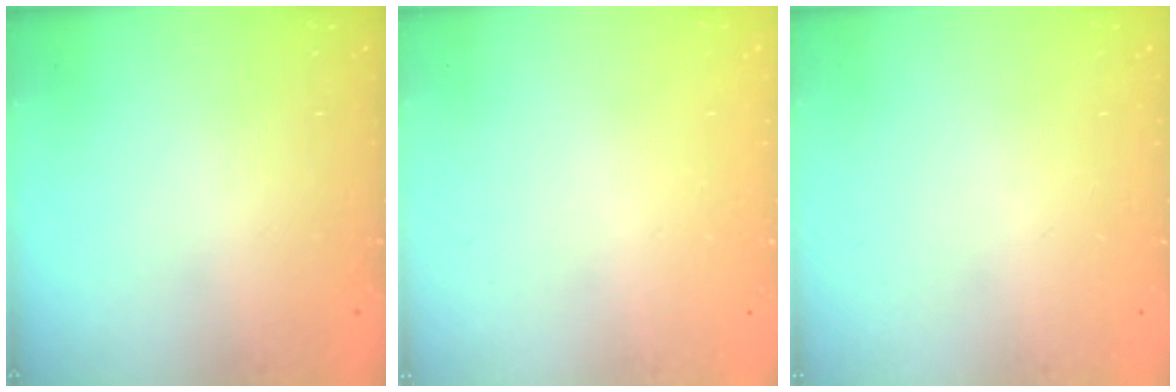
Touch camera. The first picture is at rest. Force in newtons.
{"total": 2.6, "press": 2.6, "slide": 0.2}
{"total": 0.0}